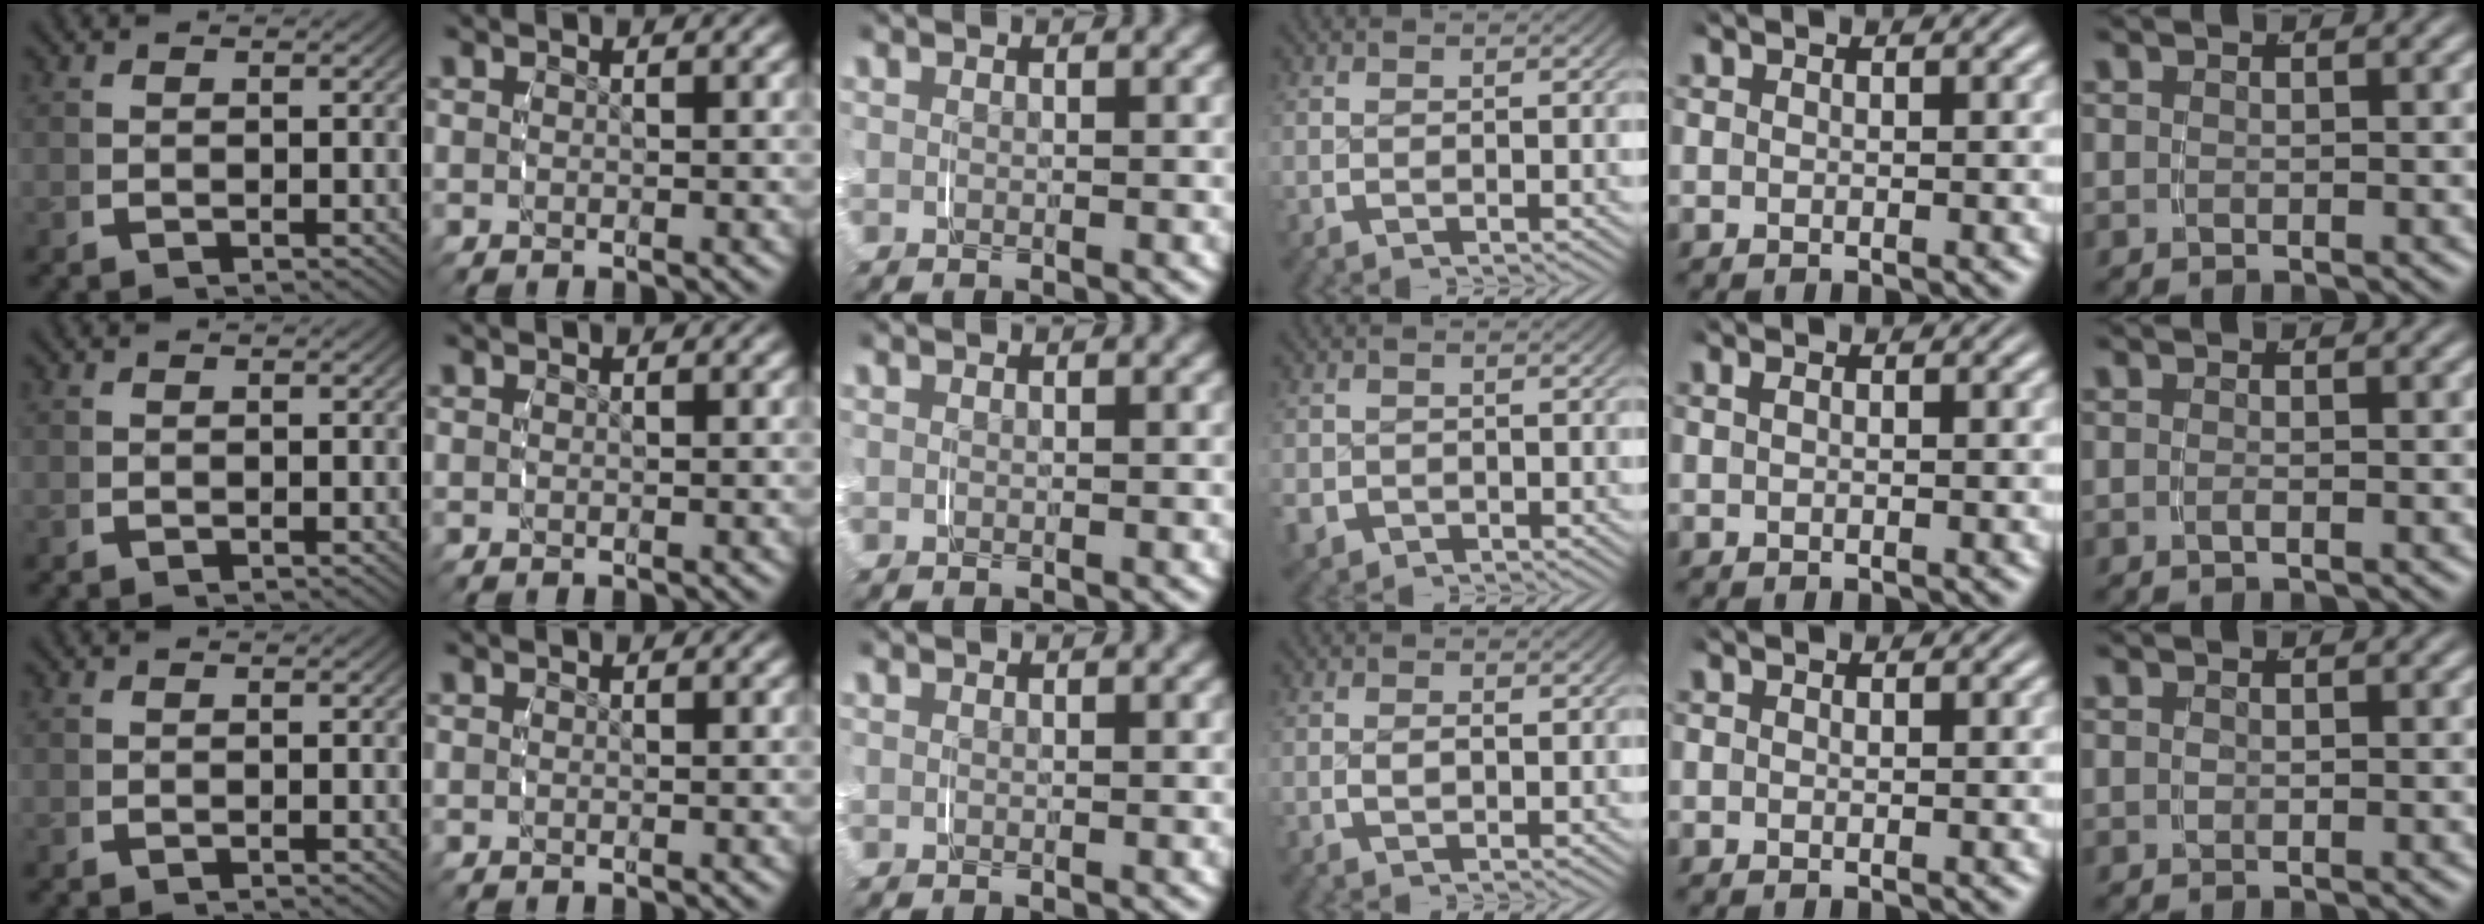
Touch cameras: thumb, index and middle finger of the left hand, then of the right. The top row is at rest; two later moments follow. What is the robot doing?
{"motion": "grasp_and_lifting", "object": "paper"}